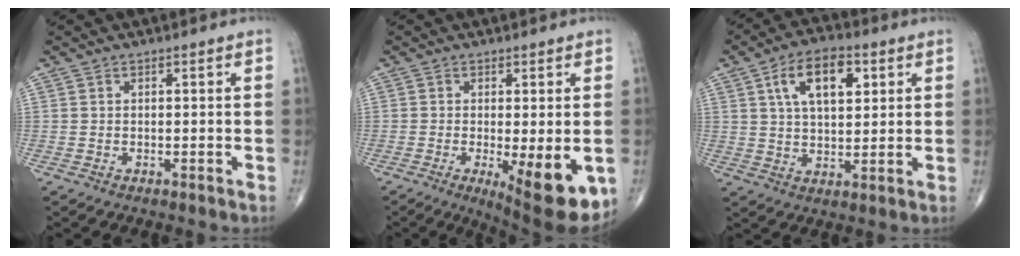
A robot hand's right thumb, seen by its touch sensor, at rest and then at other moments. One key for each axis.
{"total": 12.1, "fx": -3.5, "fy": 3.7, "fz": 11.0, "tx": -0.144, "ty": -0.023, "tz": -0.039}
{"total": 11.4, "fx": 4.2, "fy": 5.9, "fz": 8.8, "tx": -0.132, "ty": -0.005, "tz": 0.068}